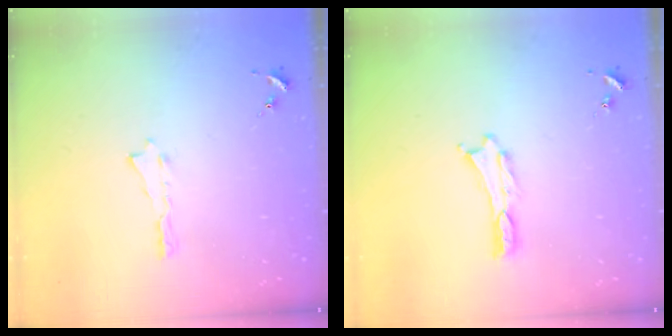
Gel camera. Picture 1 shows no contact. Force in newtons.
{"total": 0.0}